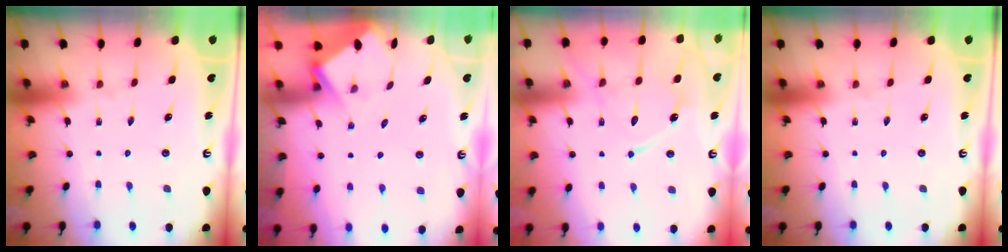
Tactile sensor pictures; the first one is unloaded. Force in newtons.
{"total": 3.9, "press": 3.9, "slide": 0.4}
{"total": 15.7, "press": 15.6, "slide": 1.4}
{"total": 0.0}